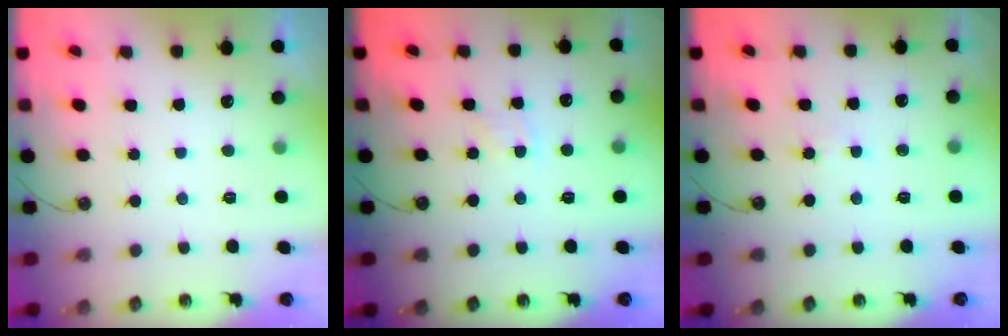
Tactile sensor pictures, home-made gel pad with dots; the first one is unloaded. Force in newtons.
{"total": 4.1, "press": 4.1, "slide": 0.5}
{"total": 2.4, "press": 2.4, "slide": 0.2}